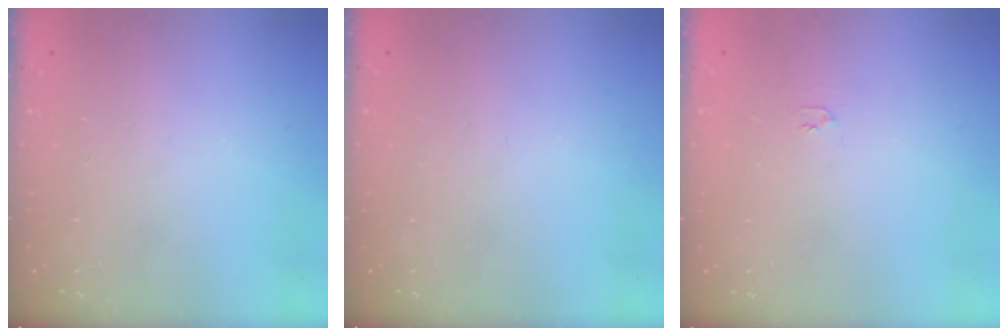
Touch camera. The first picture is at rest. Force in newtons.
{"total": 0.0}
{"total": 2.9, "press": 2.9, "slide": 0.4}